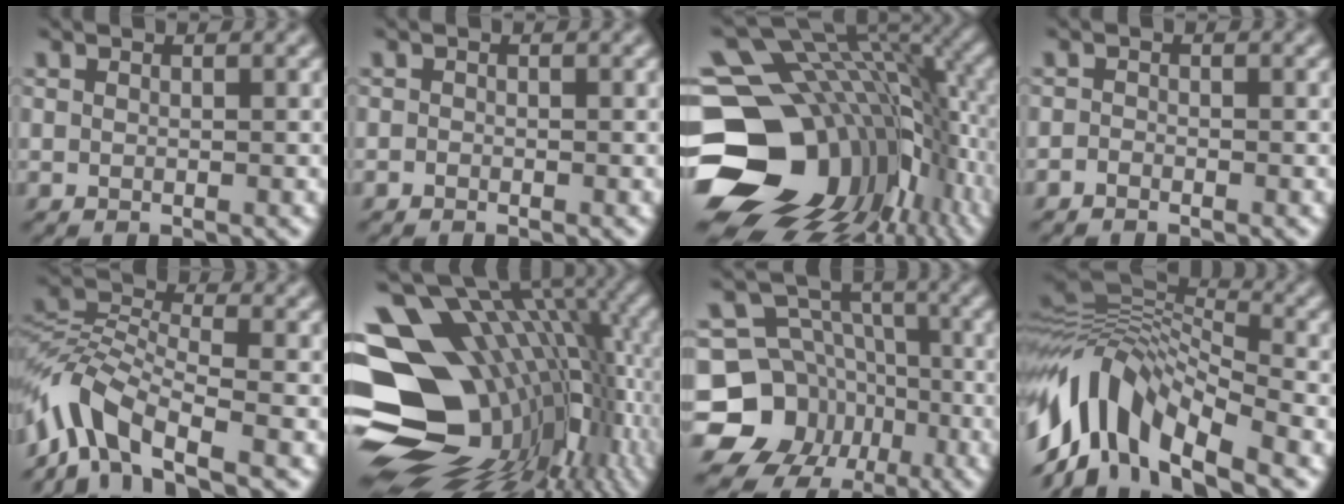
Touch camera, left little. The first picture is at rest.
{"total": 0.6, "force": [-0.5, 0.2, 0.0], "torque": [0.003, -0.005, -0.013]}
{"total": 19.4, "force": [-4.9, 14.3, 12.1], "torque": [-0.247, -0.021, -0.059]}
{"total": 0.9, "force": [-0.8, 0.3, 0.1], "torque": [0.000, -0.001, -0.020]}
{"total": 7.1, "force": [-4.8, 2.6, 4.5], "torque": [-0.087, 0.006, -0.110]}
{"total": 19.0, "force": [-1.4, 12.9, 13.9], "torque": [-0.219, -0.005, 0.000]}
{"total": 12.1, "force": [-5.7, 10.0, 3.6], "torque": [-0.074, -0.007, -0.120]}
{"total": 10.7, "force": [-5.2, 5.1, 7.8], "torque": [-0.143, 0.021, -0.118]}